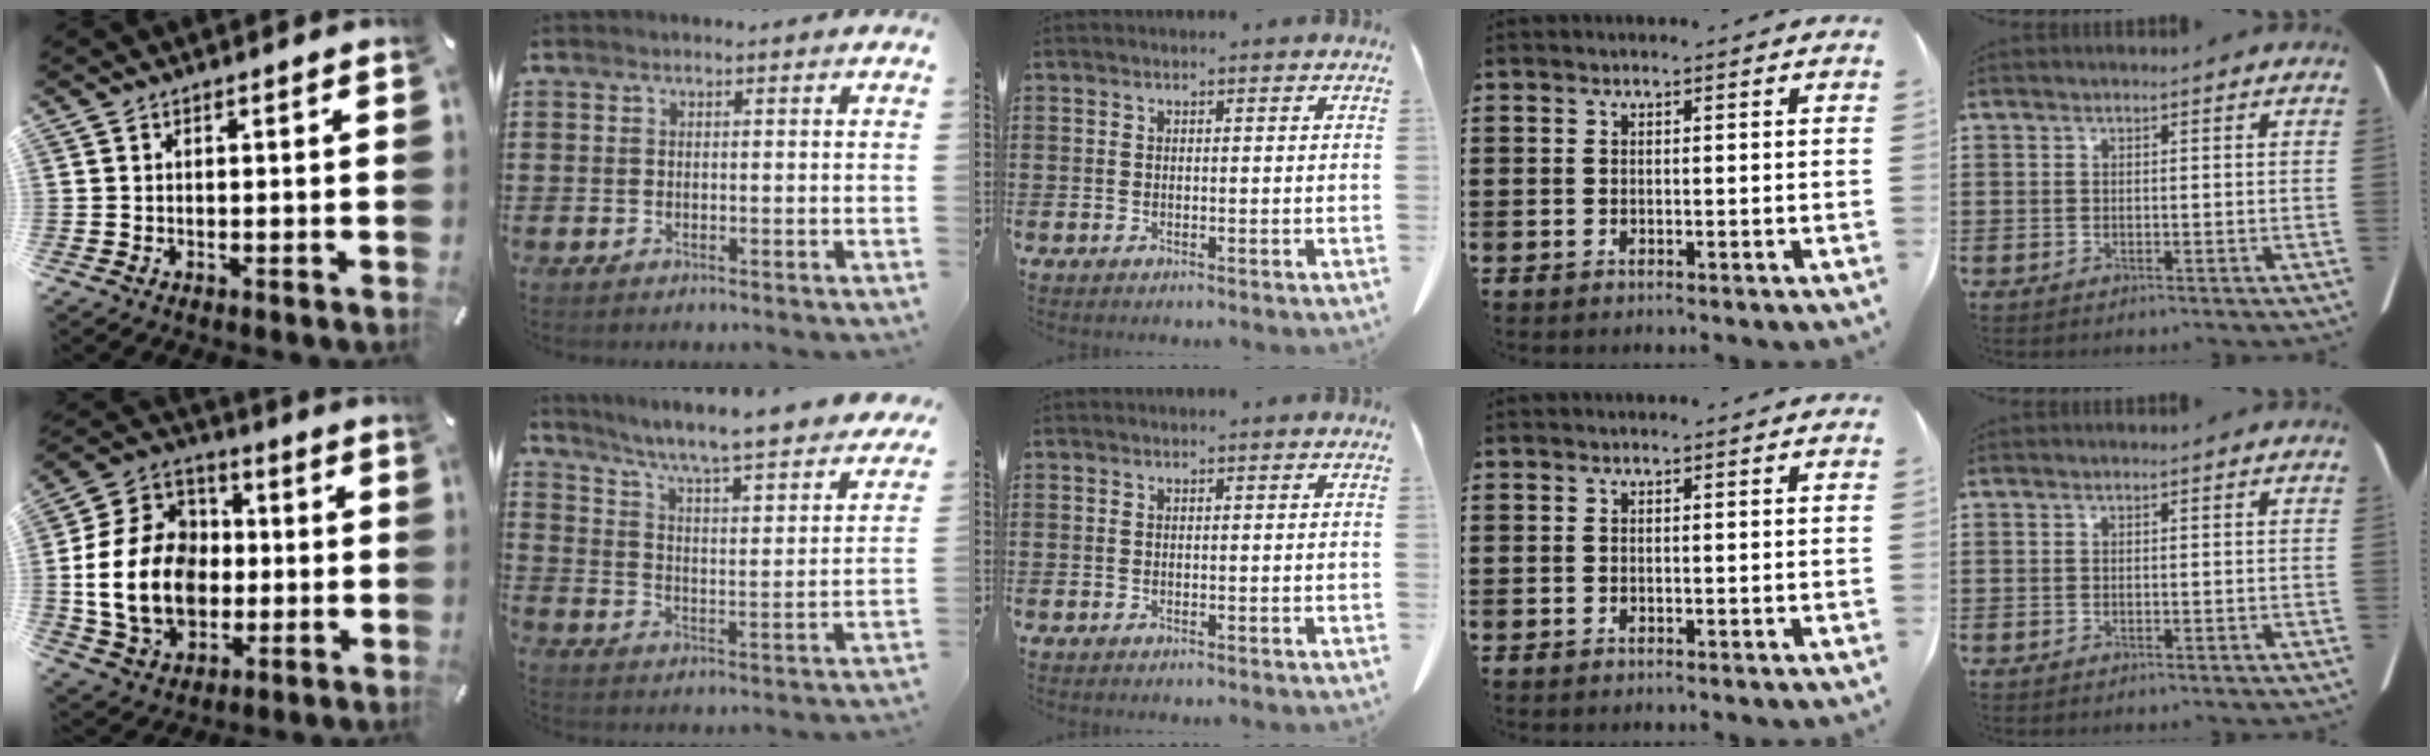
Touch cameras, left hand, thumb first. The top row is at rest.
{"thumb": {"total": 19.8, "force": [-2.0, 15.6, 12.0], "torque": [-0.267, 0.020, -0.034]}, "index": {"total": 5.6, "force": [4.7, -0.5, 3.0], "torque": [-0.078, -0.049, 0.068]}}